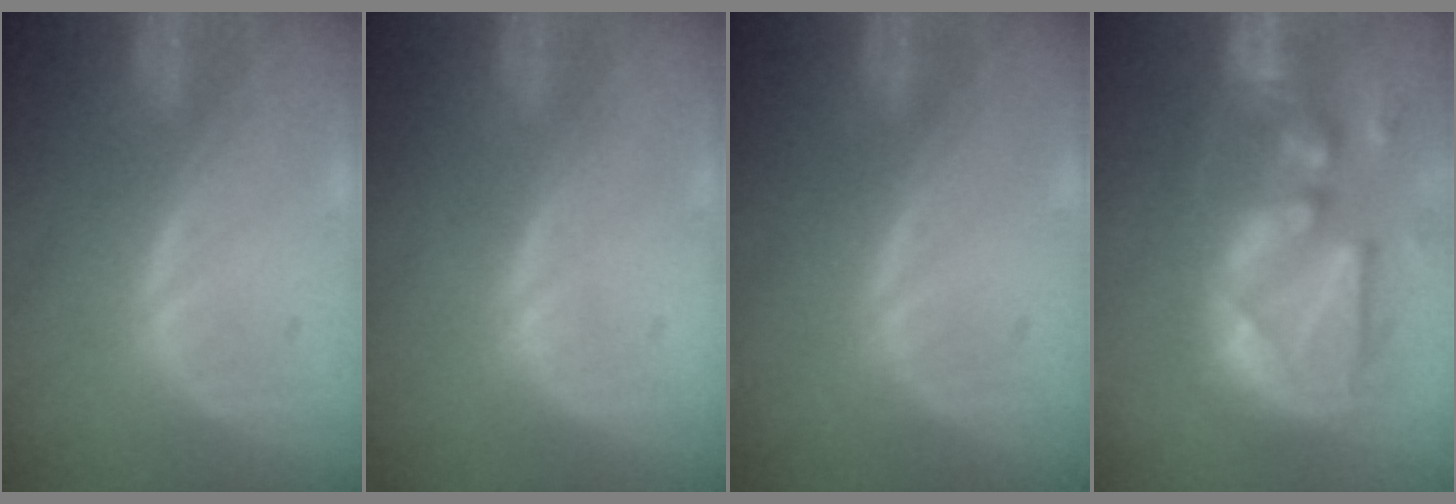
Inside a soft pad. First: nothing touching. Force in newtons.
{"total": 0.0}
{"total": 0.0}
{"total": 13.0, "press": 11.3, "slide": 6.5}